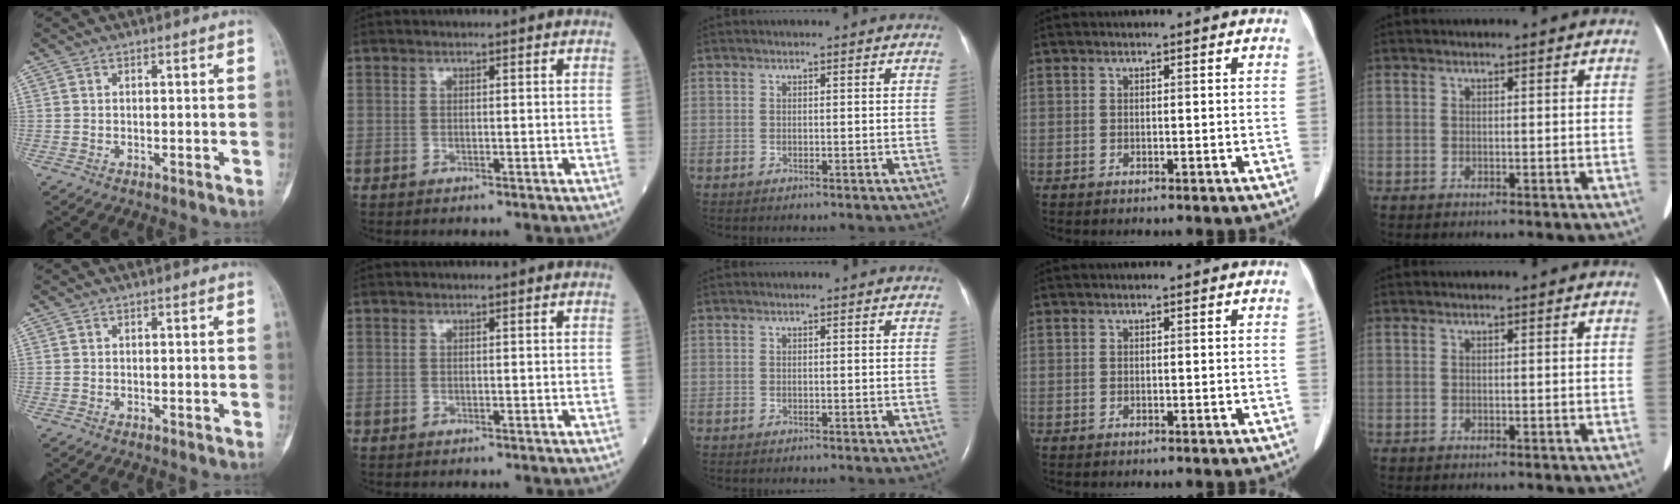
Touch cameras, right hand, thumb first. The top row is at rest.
{}